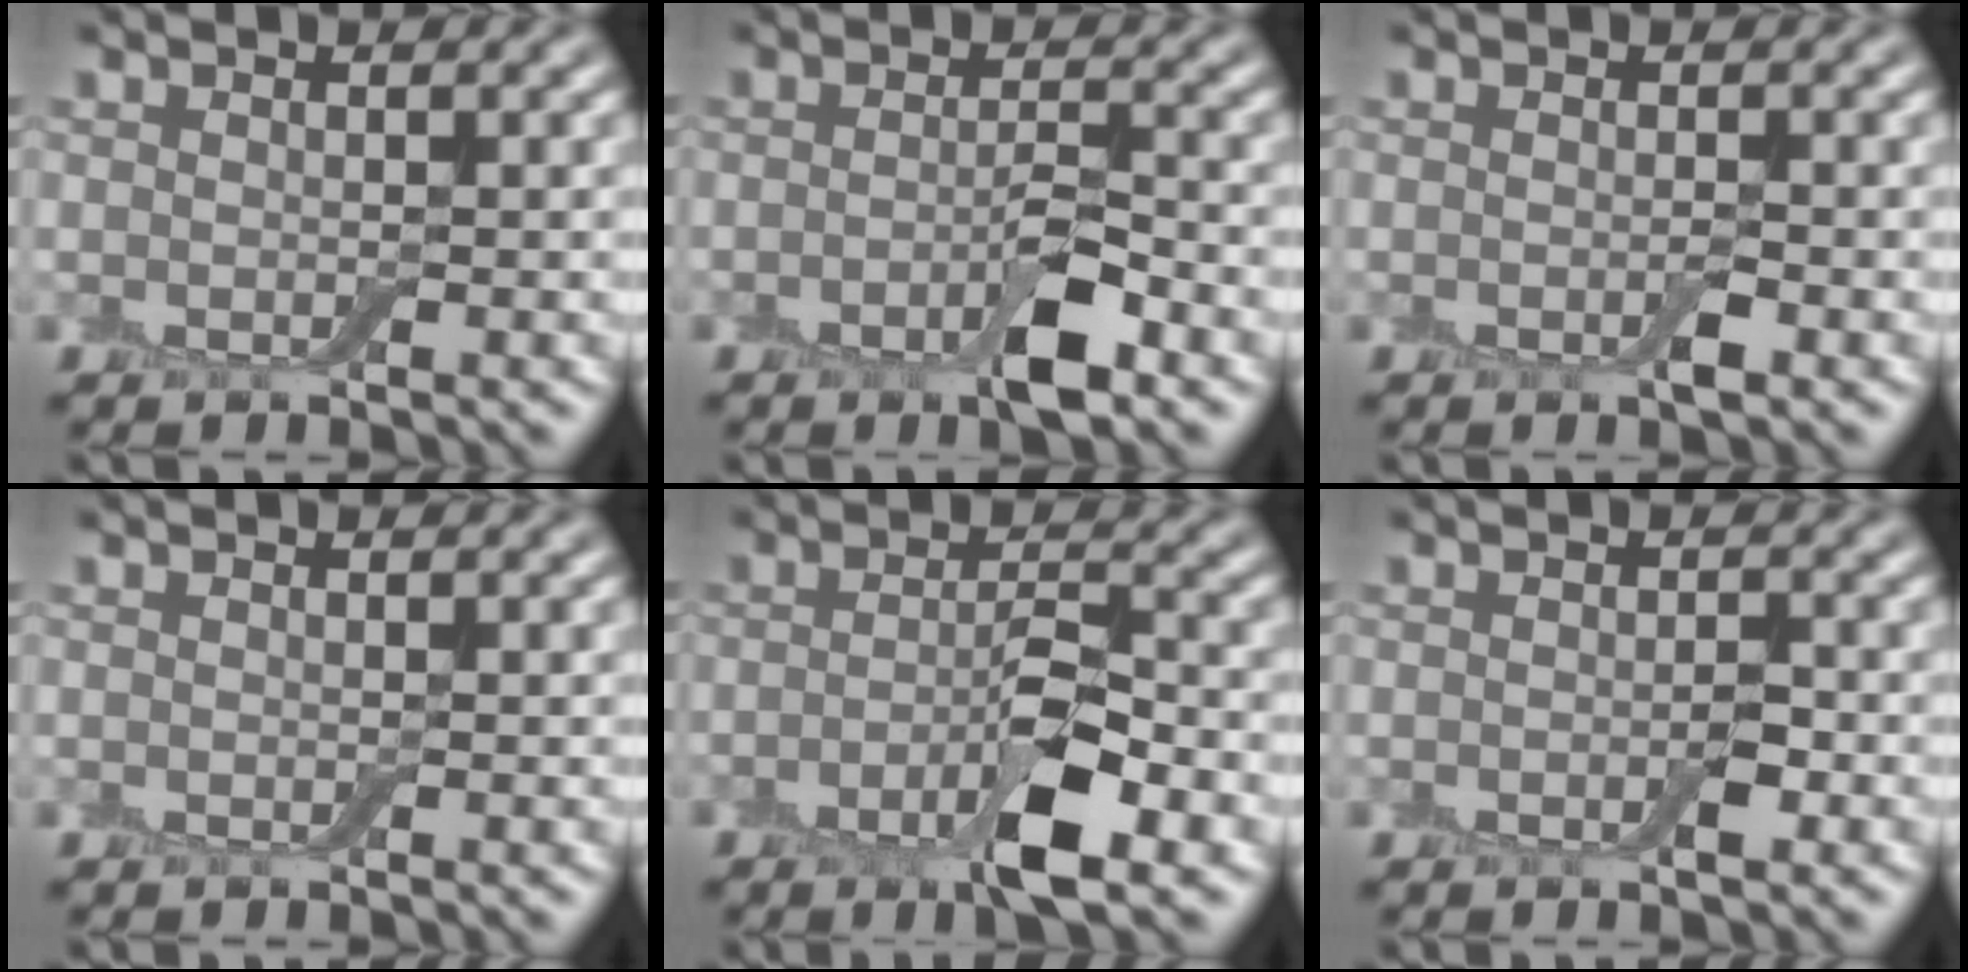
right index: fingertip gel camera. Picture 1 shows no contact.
{"total": 3.5, "force": [-1.6, 0.9, 3.0], "torque": [-0.052, 0.000, -0.030]}
{"total": 1.1, "force": [-0.4, 0.2, 1.0], "torque": [-0.015, -0.002, -0.008]}
{"total": 0.0}
{"total": 5.4, "force": [-2.3, 1.5, 4.7], "torque": [-0.083, 0.000, -0.044]}
{"total": 1.3, "force": [-0.5, 0.4, 1.1], "torque": [-0.018, -0.001, -0.007]}